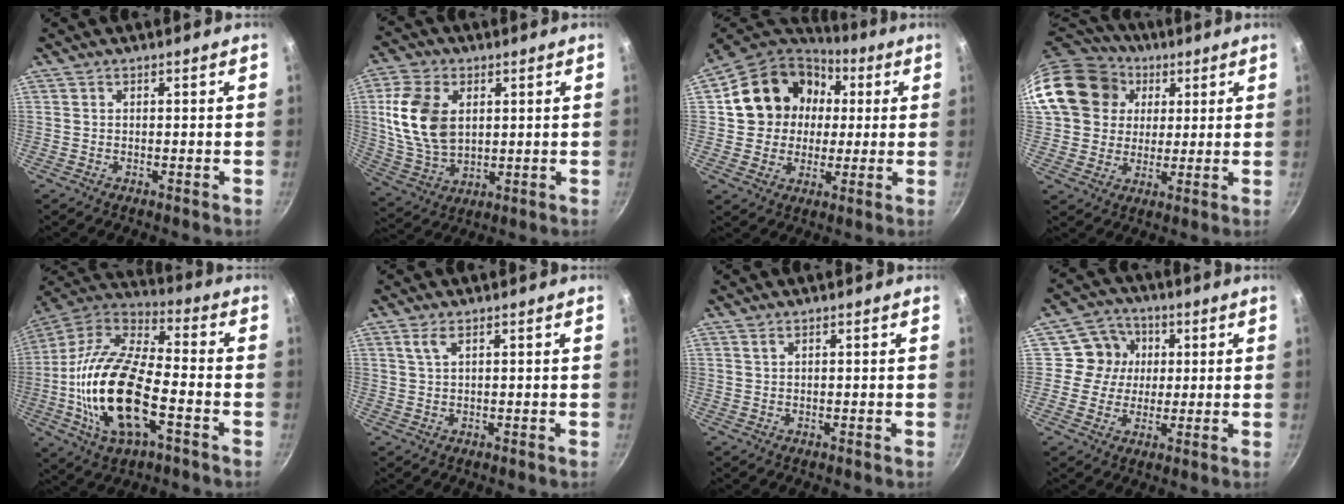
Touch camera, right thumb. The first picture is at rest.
{"total": 14.1, "force": [2.9, 9.4, 10.1], "torque": [-0.182, -0.011, 0.066]}
{"total": 17.6, "force": [3.1, 15.3, 8.1], "torque": [-0.119, 0.033, 0.047]}
{"total": 18.2, "force": [5.4, 15.5, 7.9], "torque": [-0.133, 0.022, 0.095]}
{"total": 22.1, "force": [-5.4, 10.0, 18.9], "torque": [-0.368, 0.029, -0.115]}
{"total": 2.1, "force": [1.1, 0.4, 1.8], "torque": [-0.039, 0.000, 0.027]}
{"total": 0.6, "force": [0.4, 0.0, 0.4], "torque": [-0.009, 0.001, 0.011]}
{"total": 7.7, "force": [1.4, 7.3, 1.9], "torque": [0.012, 0.005, 0.007]}